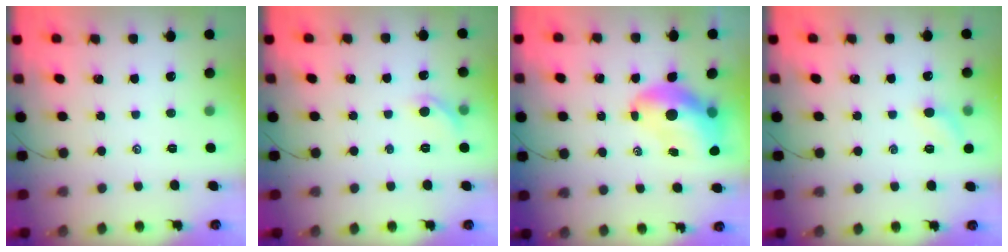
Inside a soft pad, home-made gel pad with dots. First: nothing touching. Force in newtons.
{"total": 6.3, "press": 6.2, "slide": 1.4}
{"total": 10.4, "press": 9.9, "slide": 3.0}
{"total": 6.9, "press": 6.7, "slide": 1.6}